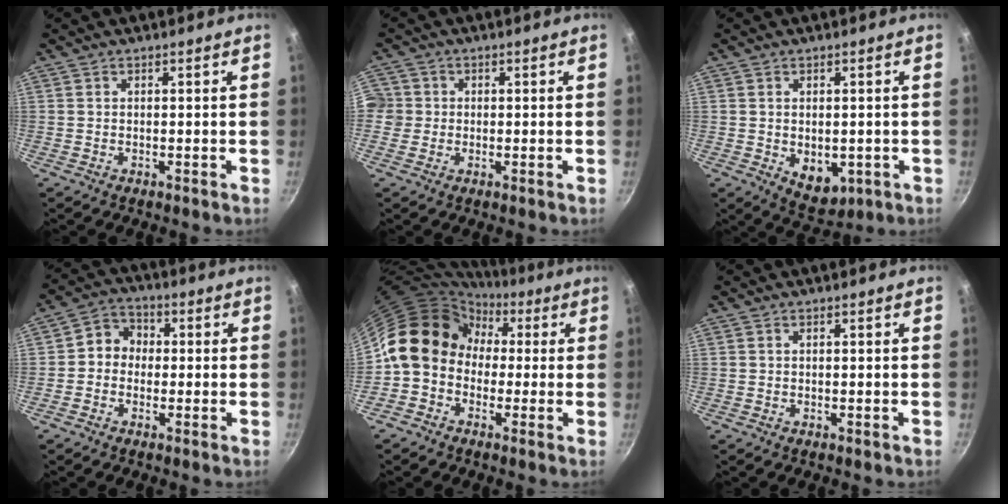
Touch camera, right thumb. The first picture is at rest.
{"total": 4.4, "force": [-0.4, 4.2, 0.9], "torque": [0.005, 0.007, -0.013]}
{"total": 6.9, "force": [-1.3, 4.6, 5.0], "torque": [-0.053, -0.011, -0.003]}
{"total": 5.7, "force": [-0.2, 5.1, 2.6], "torque": [-0.010, 0.016, -0.022]}
{"total": 13.1, "force": [1.3, 10.9, 7.1], "torque": [-0.085, 0.033, -0.001]}
{"total": 0.0}